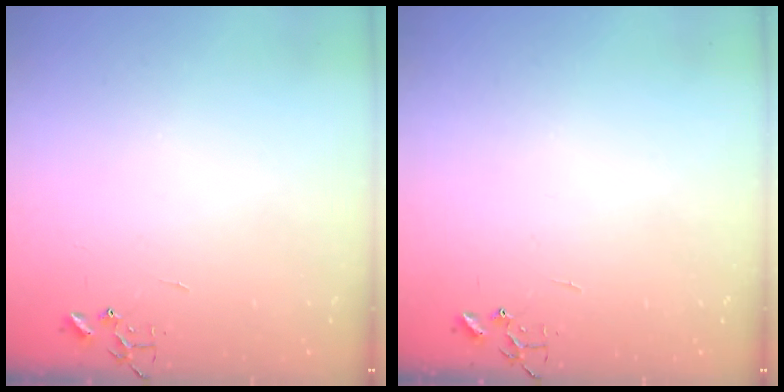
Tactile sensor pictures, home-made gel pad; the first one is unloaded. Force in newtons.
{"total": 0.0}